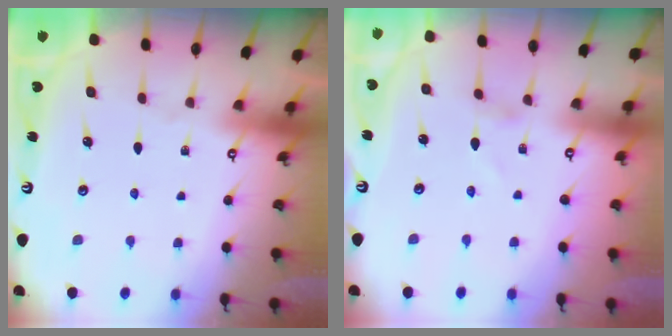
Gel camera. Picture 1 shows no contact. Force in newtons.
{"total": 1.2, "press": 1.2, "slide": 0.1}